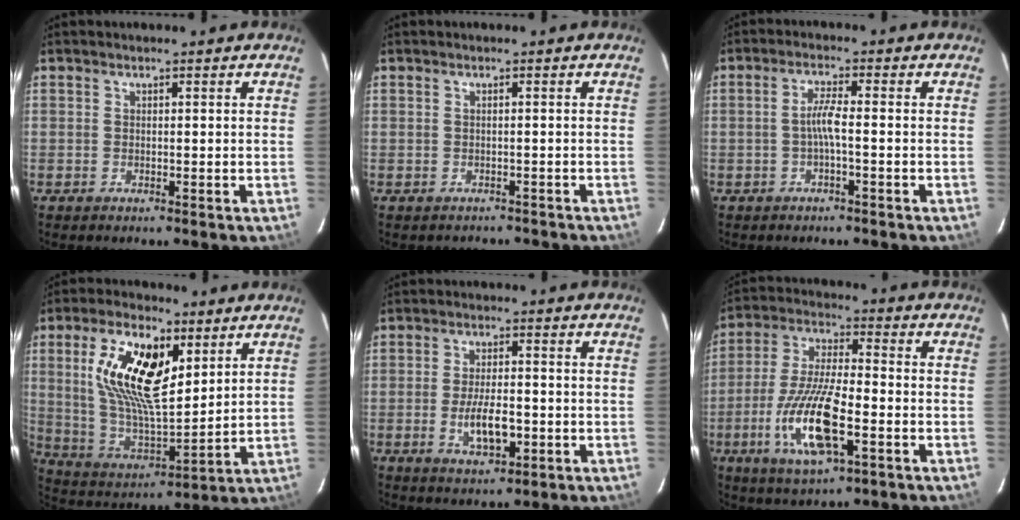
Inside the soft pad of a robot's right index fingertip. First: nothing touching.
{"total": 3.0, "force": [-2.5, 1.6, 0.4], "torque": [0.001, 0.008, -0.026]}
{"total": 3.1, "force": [-1.1, -0.1, 2.9], "torque": [-0.060, 0.005, -0.019]}
{"total": 17.4, "force": [6.5, 7.7, 14.2], "torque": [-0.277, 0.007, 0.132]}
{"total": 7.2, "force": [-2.0, 2.8, 6.3], "torque": [-0.126, -0.007, -0.031]}
{"total": 15.5, "force": [-5.4, 4.8, 13.7], "torque": [-0.292, -0.013, -0.101]}